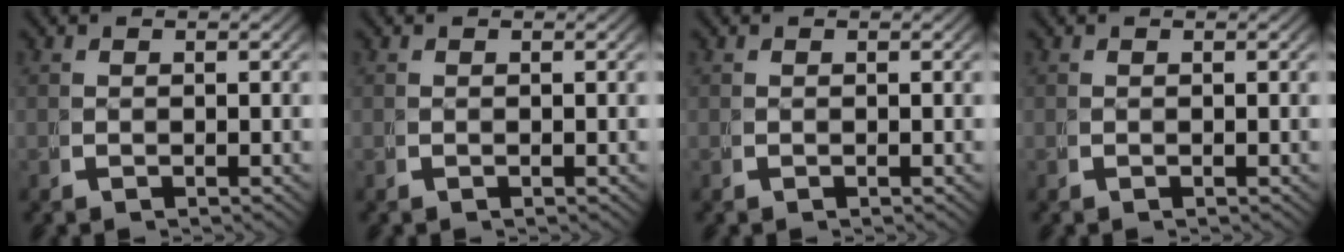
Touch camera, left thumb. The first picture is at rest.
{"total": 0.0}
{"total": 0.0}
{"total": 0.0}